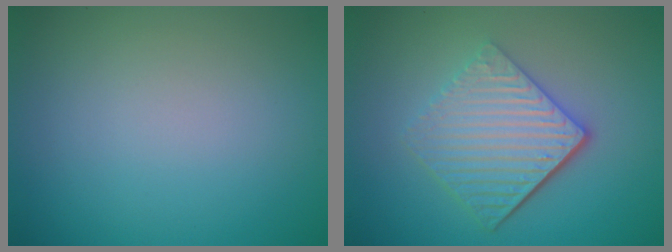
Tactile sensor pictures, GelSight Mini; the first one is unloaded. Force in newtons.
{"total": 5.6, "press": 3.9, "slide": 4.1}